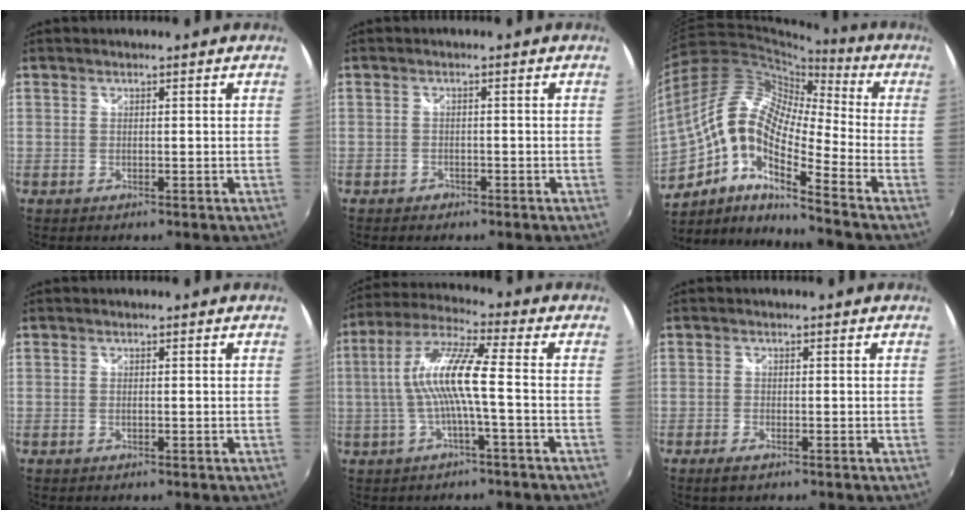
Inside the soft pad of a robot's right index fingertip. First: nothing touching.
{"total": 1.6, "force": [-1.1, 1.1, 0.3], "torque": [-0.009, 0.000, -0.015]}
{"total": 16.5, "force": [-4.2, 5.8, 14.9], "torque": [-0.256, -0.003, -0.101]}
{"total": 0.0}
{"total": 10.8, "force": [-1.1, 0.5, 10.7], "torque": [-0.208, 0.010, -0.018]}
{"total": 1.9, "force": [-1.3, 0.7, 1.2], "torque": [-0.024, -0.005, -0.023]}